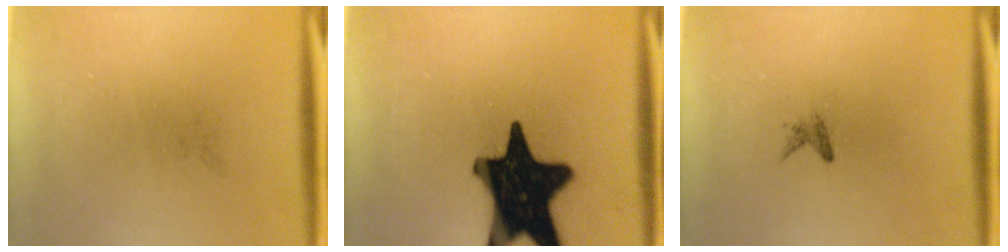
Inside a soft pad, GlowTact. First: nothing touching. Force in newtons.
{"total": 19.9}
{"total": 0.9}